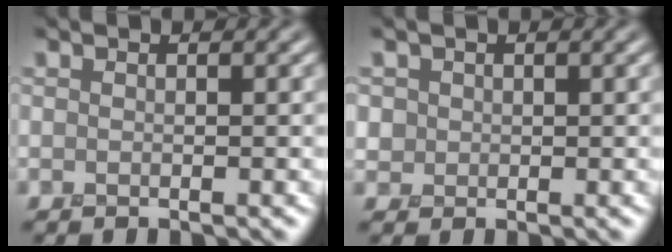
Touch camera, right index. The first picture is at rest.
{"total": 1.5, "force": [0.9, 1.0, -0.6], "torque": [0.021, 0.008, 0.013]}